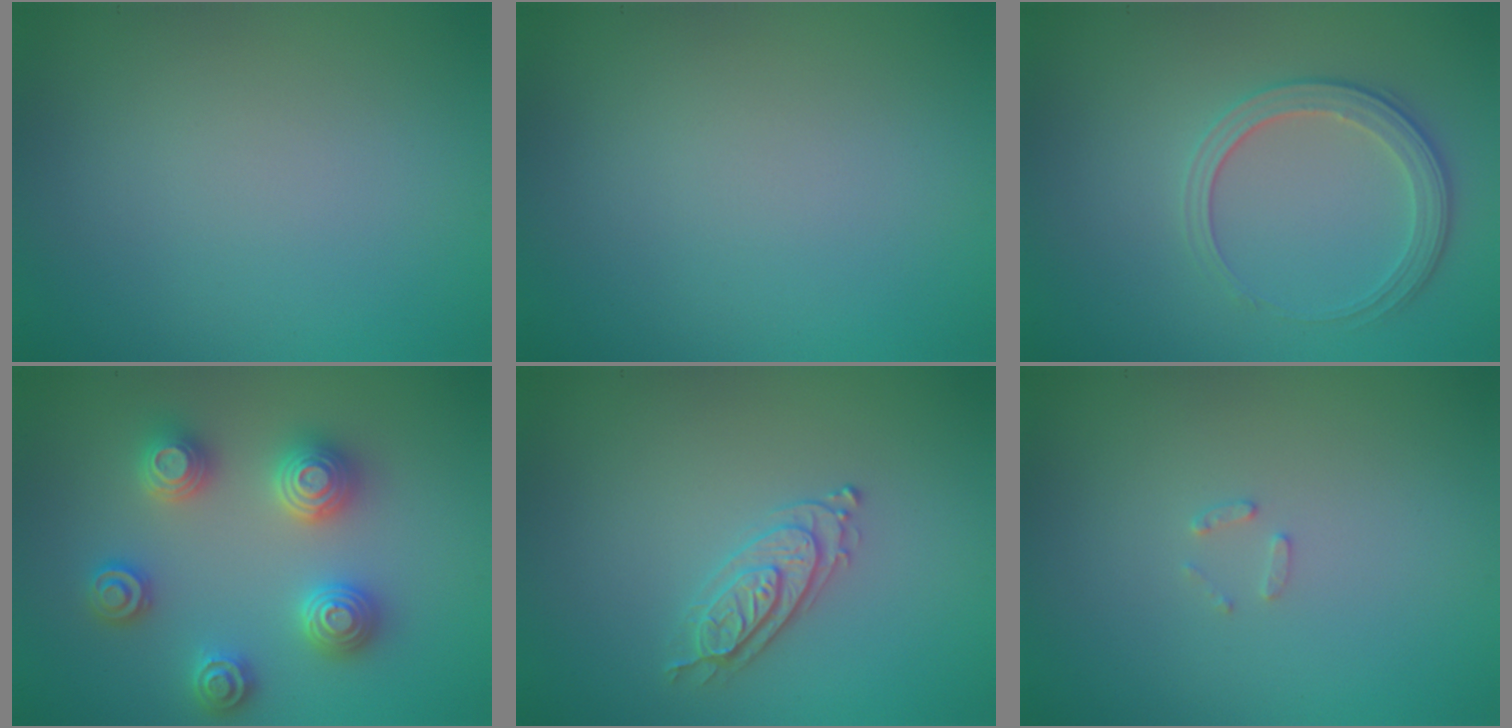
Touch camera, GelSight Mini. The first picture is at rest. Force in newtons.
{"total": 0.0}
{"total": 2.7, "press": 2.5, "slide": 1.2}
{"total": 4.8, "press": 4.8, "slide": 0.6}
{"total": 2.2, "press": 2.2, "slide": 0.3}
{"total": 0.9, "press": 0.9, "slide": 0.2}